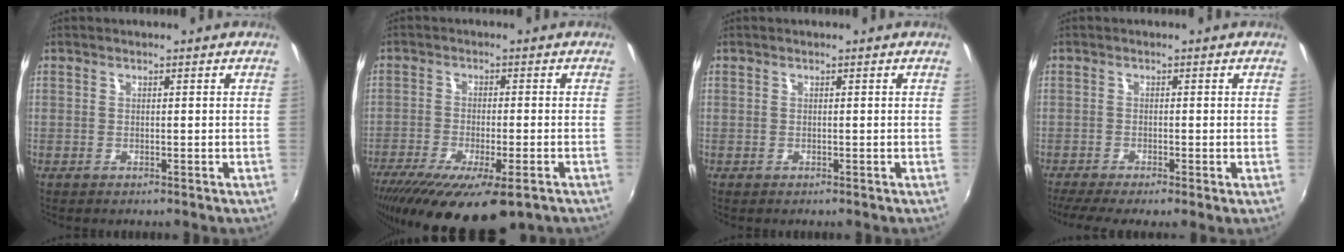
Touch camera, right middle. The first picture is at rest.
{"total": 18.1, "force": [-12.1, 5.1, 12.5], "torque": [-0.244, -0.069, -0.187]}
{"total": 0.0}
{"total": 4.9, "force": [-2.9, 0.4, 3.9], "torque": [-0.082, -0.021, -0.054]}